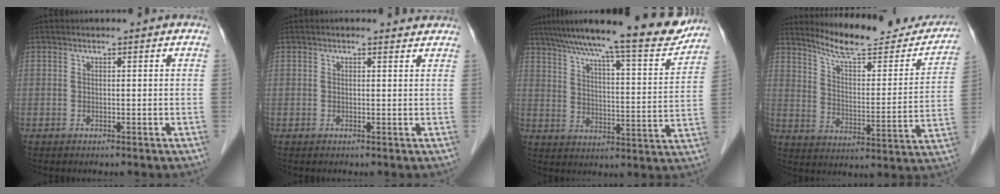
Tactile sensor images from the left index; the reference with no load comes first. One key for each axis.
{"total": 2.2, "fx": 2.0, "fy": 0.7, "fz": 0.5, "tx": -0.010, "ty": 0.005, "tz": 0.016}
{"total": 21.2, "fx": 18.2, "fy": 2.2, "fz": 10.7, "tx": -0.168, "ty": -0.014, "tz": 0.252}
{"total": 19.1, "fx": 17.5, "fy": 3.7, "fz": 6.9, "tx": -0.090, "ty": -0.038, "tz": 0.239}